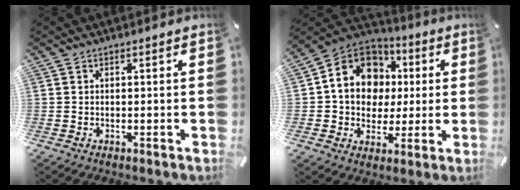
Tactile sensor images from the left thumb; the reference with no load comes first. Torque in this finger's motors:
{"motor_torque": [1.00, 0.98, 0.38, -0.09, 0.27]}